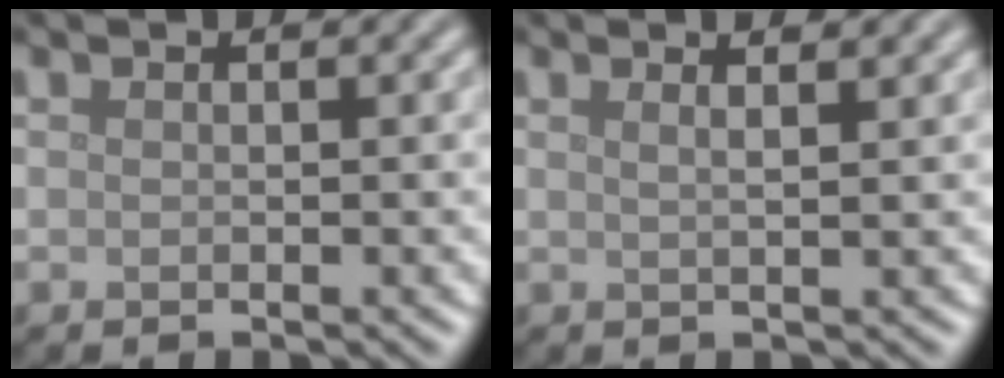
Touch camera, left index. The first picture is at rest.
{"total": 3.7, "force": [2.2, 1.6, 2.5], "torque": [-0.007, 0.022, -0.007]}